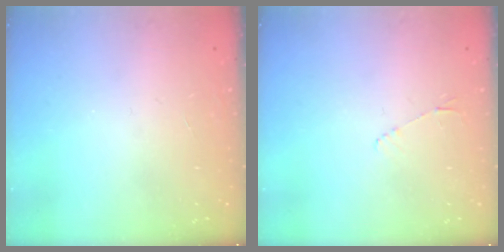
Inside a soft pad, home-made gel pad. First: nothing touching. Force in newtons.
{"total": 4.0, "press": 4.0, "slide": 0.6}